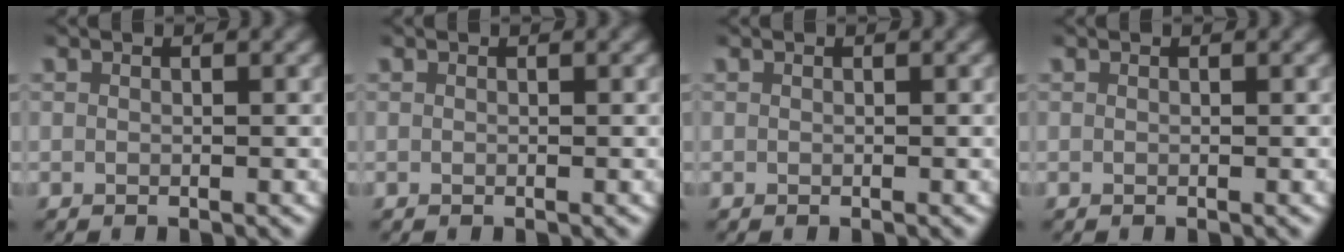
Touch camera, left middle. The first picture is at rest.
{"total": 0.0}
{"total": 0.0}
{"total": 0.0}